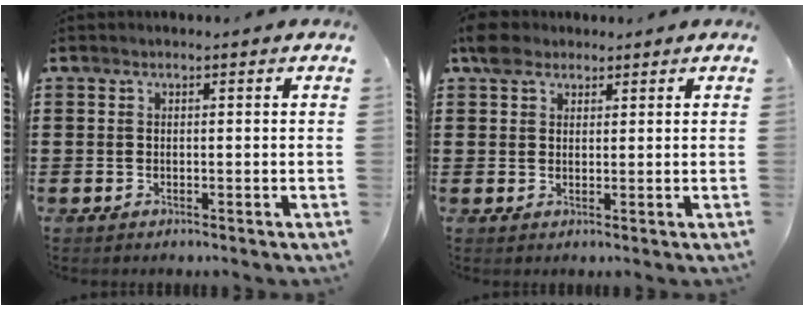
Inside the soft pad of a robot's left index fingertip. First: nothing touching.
{"total": 3.7, "force": [2.4, 2.4, 1.3], "torque": [-0.029, 0.011, 0.043]}